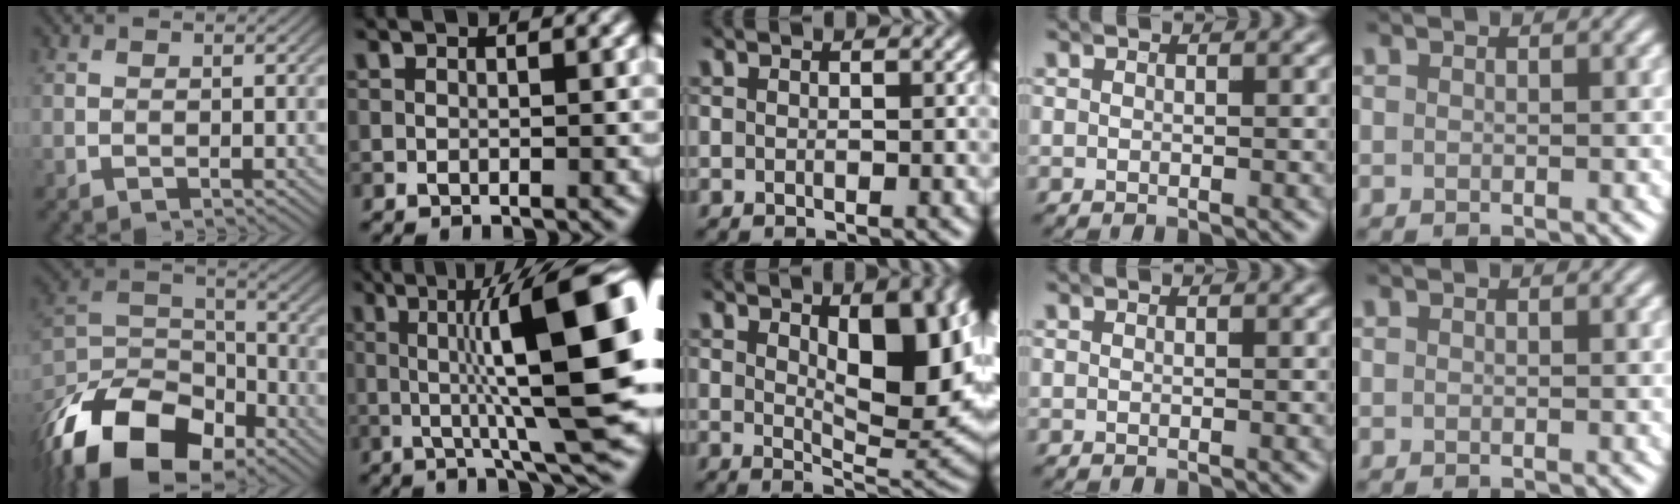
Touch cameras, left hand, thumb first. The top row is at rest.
{"thumb": {"total": 17.4, "force": [-11.2, 9.4, 9.5], "torque": [-0.224, -0.028, -0.200]}, "index": {"total": 12.6, "force": [1.3, 2.4, 12.3], "torque": [-0.171, 0.009, 0.020]}, "middle": {"total": 9.2, "force": [2.1, 4.2, 7.9], "torque": [-0.116, -0.003, 0.039]}}